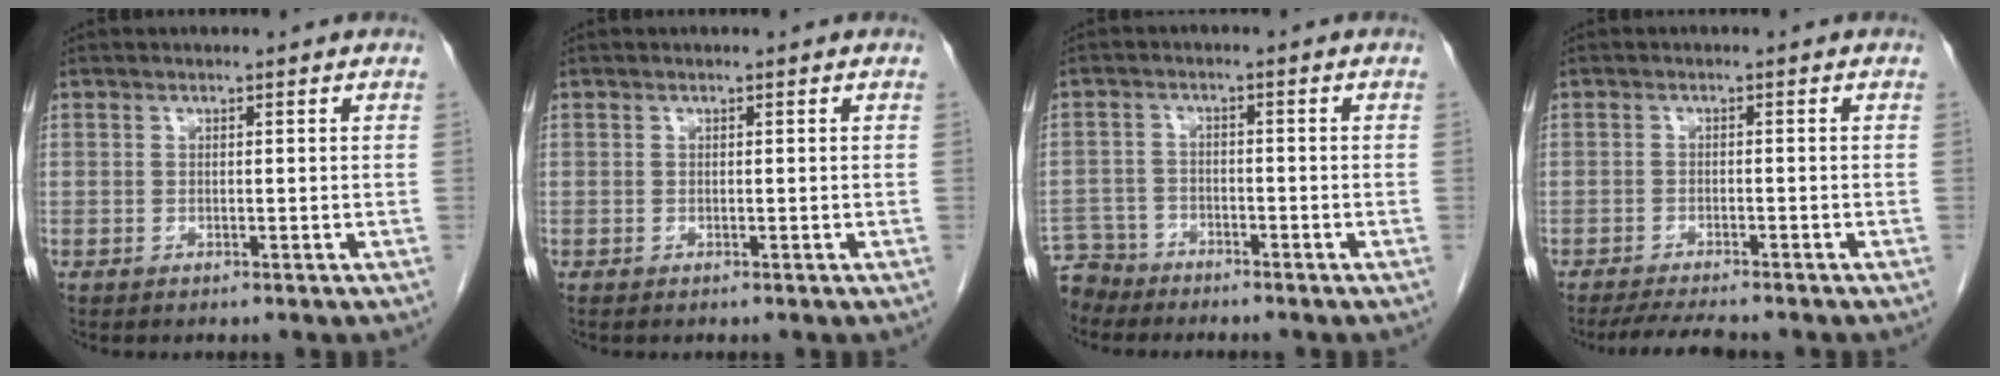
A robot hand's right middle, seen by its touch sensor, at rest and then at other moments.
{"total": 0.0}
{"total": 5.2, "force": [-4.9, 1.6, -0.7], "torque": [0.015, -0.006, -0.095]}
{"total": 5.5, "force": [-4.9, 0.5, 2.4], "torque": [-0.038, -0.015, -0.078]}